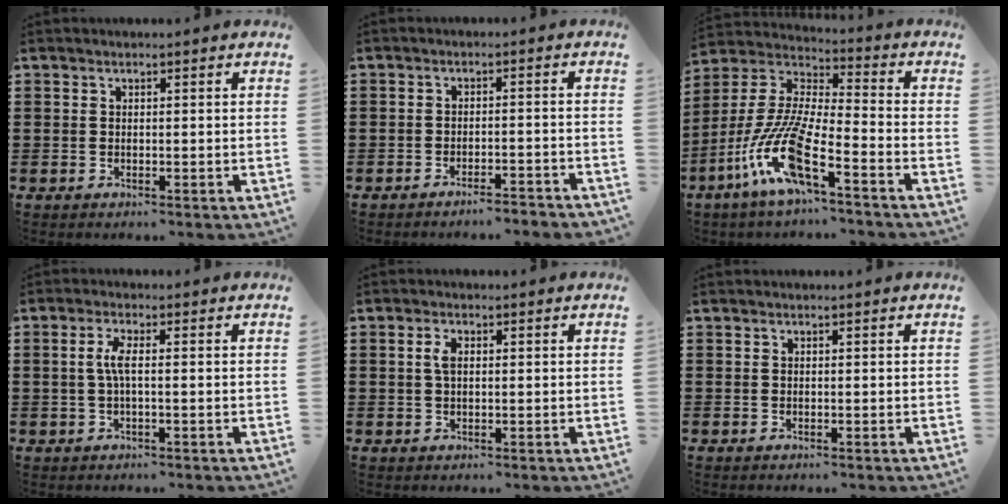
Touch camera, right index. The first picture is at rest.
{"total": 2.7, "force": [-2.6, -0.2, 0.6], "torque": [-0.014, -0.002, -0.053]}
{"total": 12.4, "force": [-7.7, 1.3, 9.6], "torque": [-0.233, -0.025, -0.158]}
{"total": 3.0, "force": [-0.2, 0.5, 3.0], "torque": [-0.063, -0.001, -0.008]}
{"total": 2.2, "force": [0.4, 1.0, 1.9], "torque": [-0.040, 0.007, 0.005]}
{"total": 0.0}